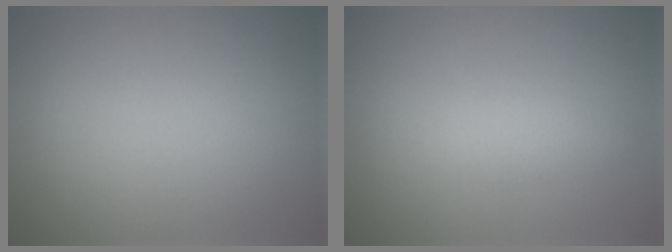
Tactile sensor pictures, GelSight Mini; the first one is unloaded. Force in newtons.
{"total": 1.7, "press": 1.7, "slide": 0.0}